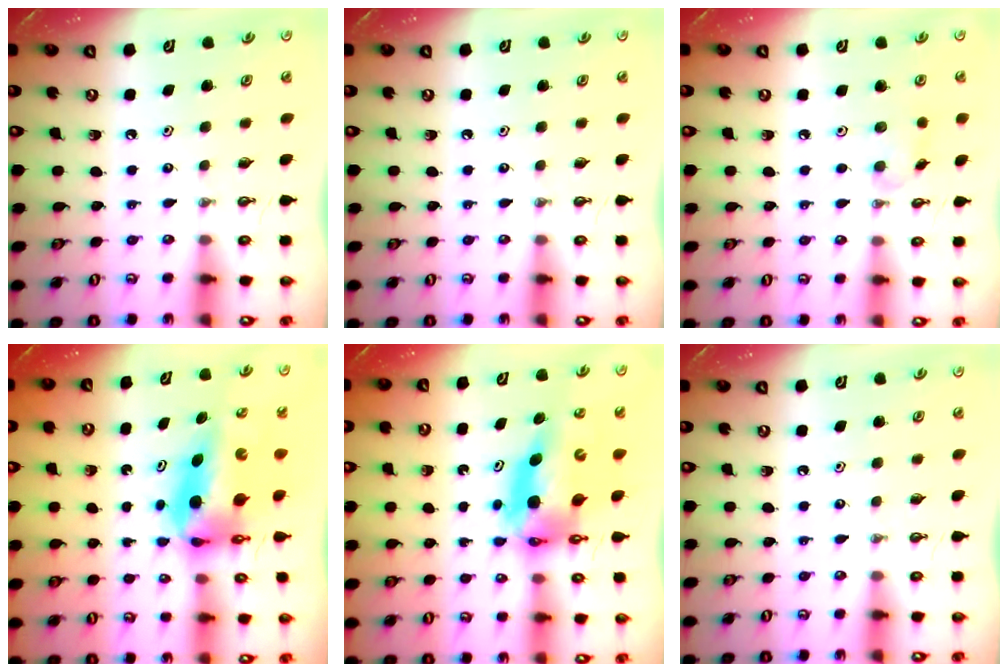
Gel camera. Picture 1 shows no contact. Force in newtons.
{"total": 0.0}
{"total": 5.2, "press": 5.1, "slide": 0.8}
{"total": 8.3, "press": 7.0, "slide": 4.4}
{"total": 8.8, "press": 8.8, "slide": 0.8}
{"total": 0.0}